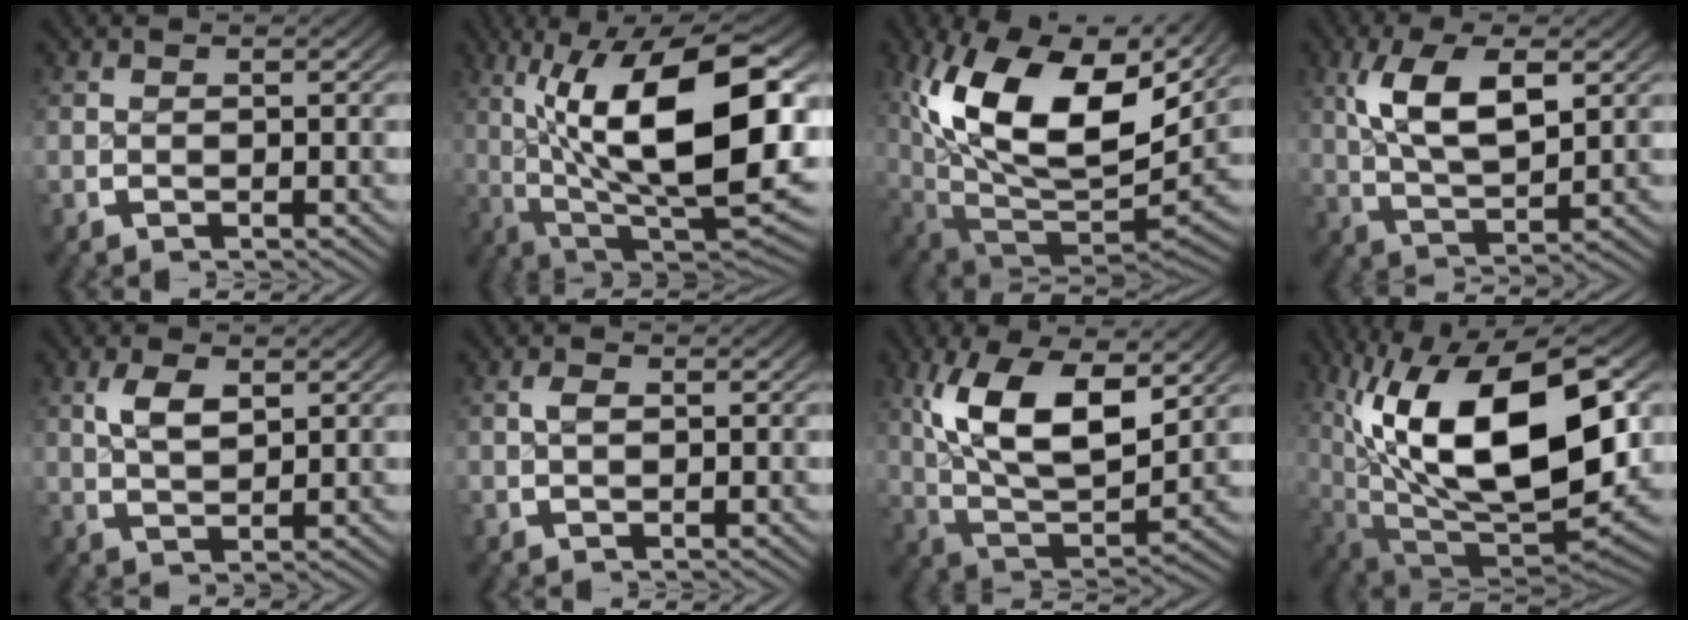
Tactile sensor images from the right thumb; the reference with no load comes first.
{"total": 18.7, "force": [0.6, 9.0, 16.3], "torque": [-0.285, -0.052, 0.041]}
{"total": 16.6, "force": [2.3, 9.1, 13.7], "torque": [-0.283, -0.042, 0.060]}
{"total": 6.7, "force": [1.4, 2.9, 5.8], "torque": [-0.126, -0.007, 0.036]}
{"total": 2.6, "force": [1.4, 0.8, 2.0], "torque": [-0.038, 0.003, 0.032]}
{"total": 0.9, "force": [0.2, 0.4, 0.7], "torque": [-0.018, 0.002, 0.006]}
{"total": 10.9, "force": [1.7, 5.7, 9.2], "torque": [-0.197, -0.024, 0.041]}
{"total": 19.9, "force": [0.3, 10.9, 16.7], "torque": [-0.315, -0.052, 0.035]}